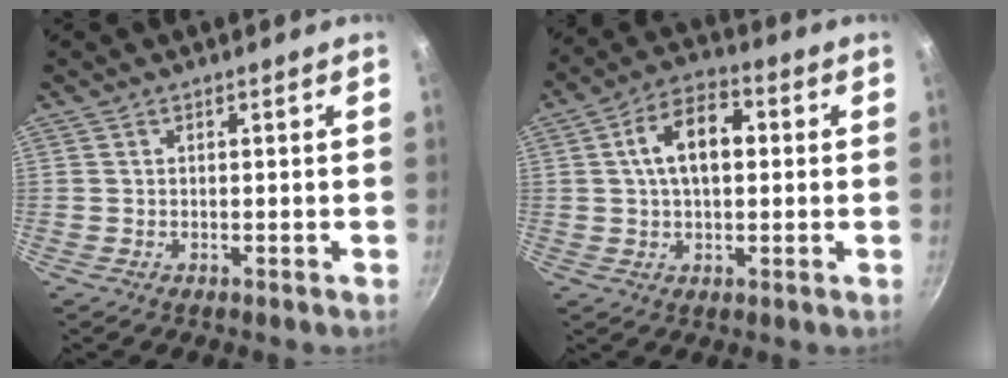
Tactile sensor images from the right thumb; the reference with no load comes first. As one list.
[{"total": 10.7, "force": [1.6, 6.1, 8.6], "torque": [-0.139, 0.023, 0.021]}]